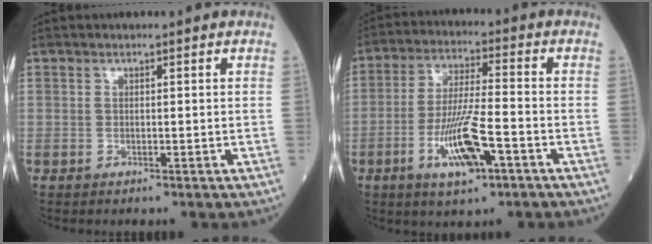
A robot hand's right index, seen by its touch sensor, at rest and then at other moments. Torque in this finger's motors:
{"motor_torque": [0.47, -0.17, 0.28, 0.16]}